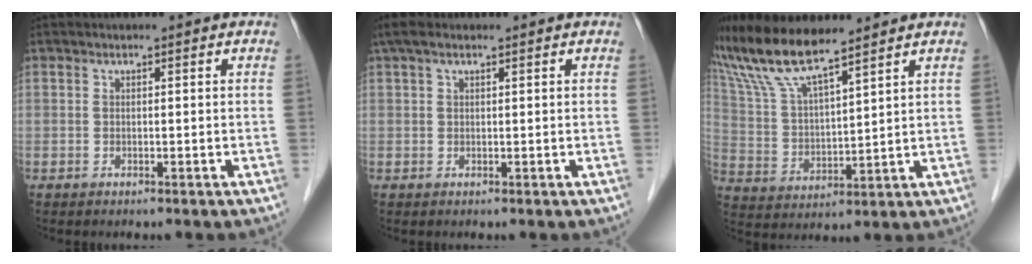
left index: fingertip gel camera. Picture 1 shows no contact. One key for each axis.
{"total": 3.4, "fx": 2.3, "fy": 1.1, "fz": 2.3, "tx": -0.053, "ty": 0.039, "tz": 0.044}
{"total": 11.9, "fx": 10.1, "fy": 0.9, "fz": 6.2, "tx": -0.139, "ty": 0.014, "tz": 0.200}